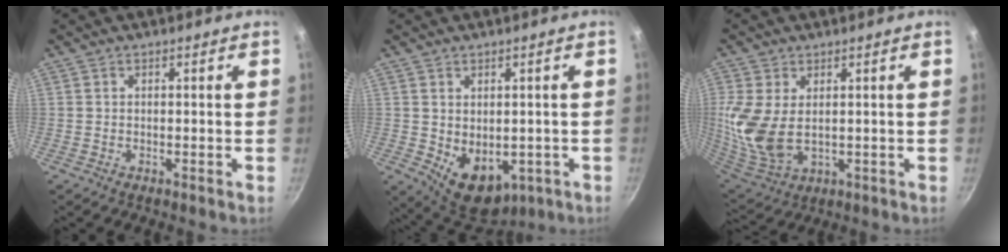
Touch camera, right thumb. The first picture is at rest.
{"total": 10.1, "force": [-1.6, 7.0, 7.1], "torque": [-0.079, -0.013, 0.003]}
{"total": 12.7, "force": [1.7, 7.7, 10.0], "torque": [-0.214, -0.019, 0.047]}